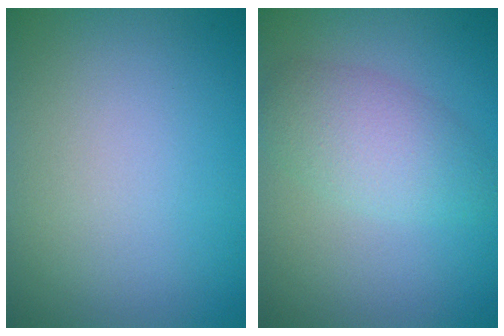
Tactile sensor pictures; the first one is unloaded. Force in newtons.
{"total": 3.7, "press": 3.7, "slide": 0.3}